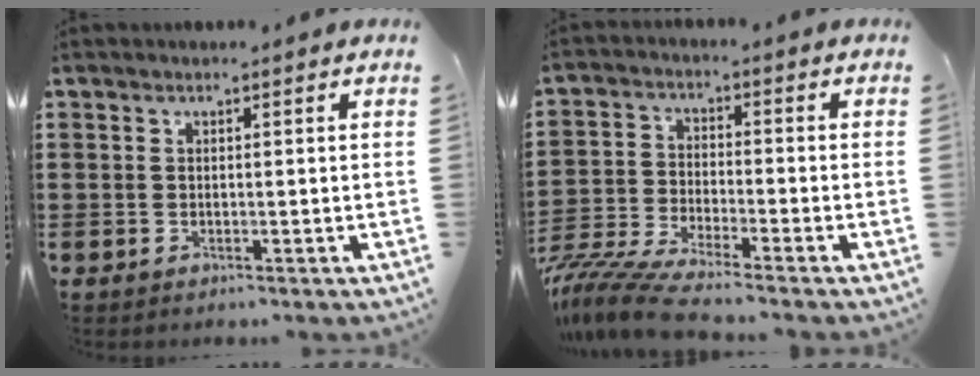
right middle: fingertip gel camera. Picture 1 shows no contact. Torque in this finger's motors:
{"motor_torque": [1.35, -0.66, 0.67, 0.21]}